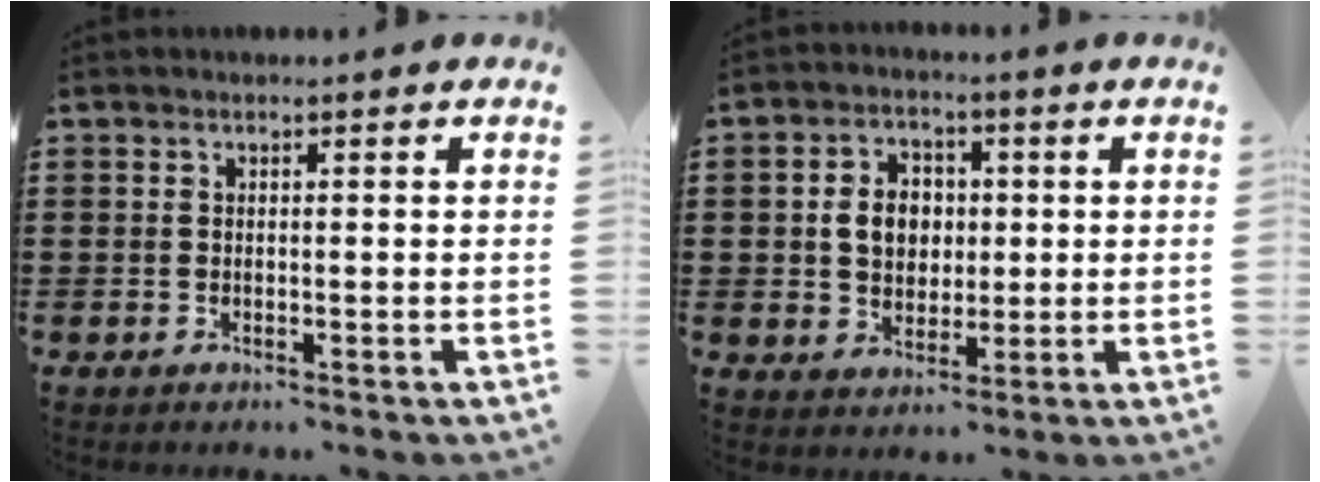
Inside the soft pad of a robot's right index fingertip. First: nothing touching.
{"total": 5.9, "force": [0.3, 4.7, 3.6], "torque": [-0.082, 0.010, -0.002]}